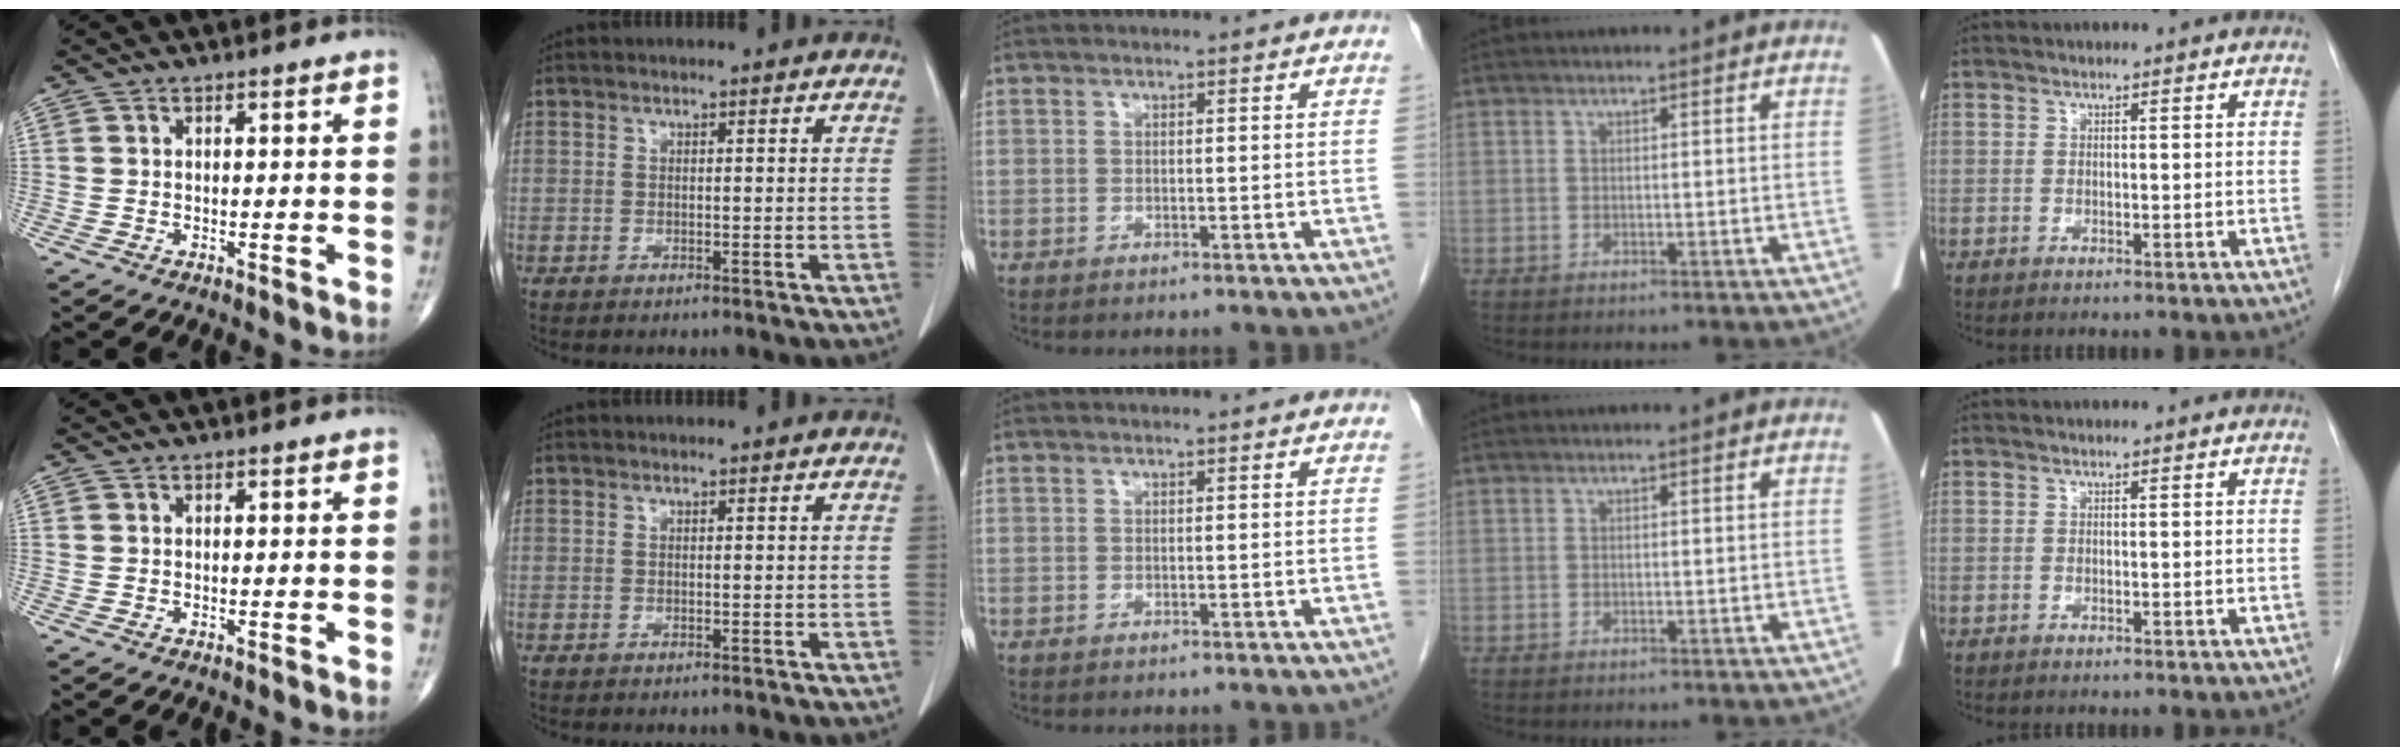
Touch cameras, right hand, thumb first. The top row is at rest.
{}